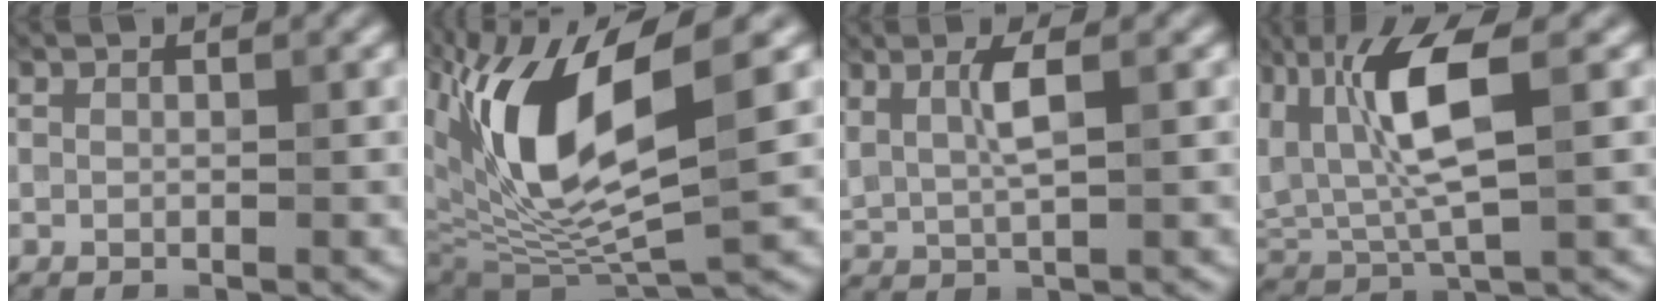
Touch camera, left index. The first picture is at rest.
{"total": 11.8, "force": [3.4, 4.2, 10.5], "torque": [-0.207, -0.009, 0.066]}
{"total": 2.6, "force": [1.0, 0.5, 2.4], "torque": [-0.051, -0.003, 0.023]}
{"total": 7.9, "force": [1.7, 2.6, 7.3], "torque": [-0.154, 0.010, 0.030]}